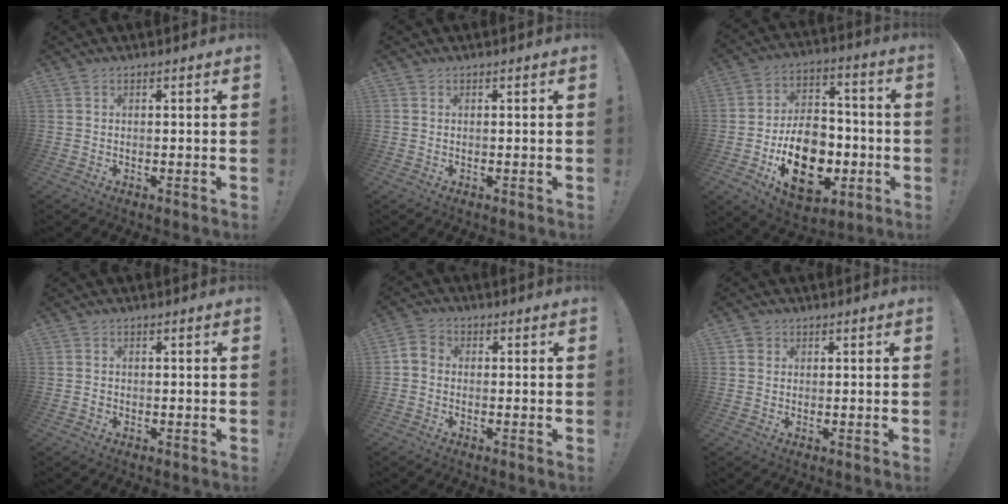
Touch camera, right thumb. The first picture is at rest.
{"total": 0.0}
{"total": 20.1, "force": [-6.5, 14.1, 12.8], "torque": [-0.198, 0.039, -0.093]}
{"total": 1.0, "force": [-0.7, 0.6, 0.4], "torque": [-0.005, 0.001, -0.012]}
{"total": 3.4, "force": [-1.2, 2.6, 1.8], "torque": [-0.037, 0.013, -0.021]}
{"total": 1.7, "force": [0.7, 1.5, 0.3], "torque": [-0.007, 0.002, 0.014]}